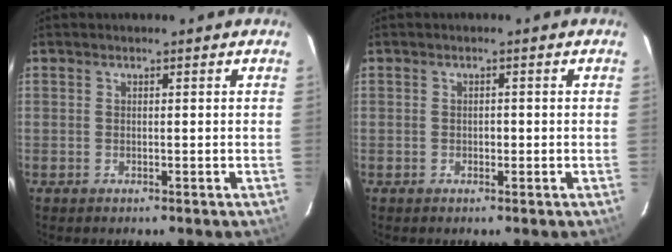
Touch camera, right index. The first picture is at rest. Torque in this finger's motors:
{"motor_torque": [0.16, 0.07, 0.08, 0.01]}